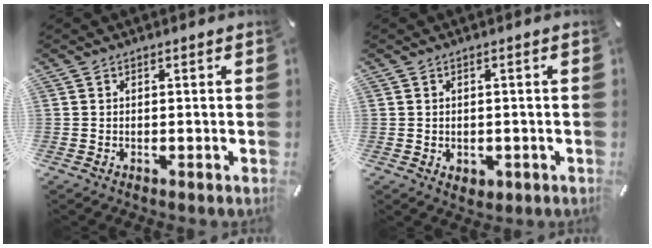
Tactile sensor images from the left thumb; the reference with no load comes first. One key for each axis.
{"total": 2.0, "fx": -0.5, "fy": 1.8, "fz": 0.9, "tx": -0.008, "ty": -0.001, "tz": -0.011}